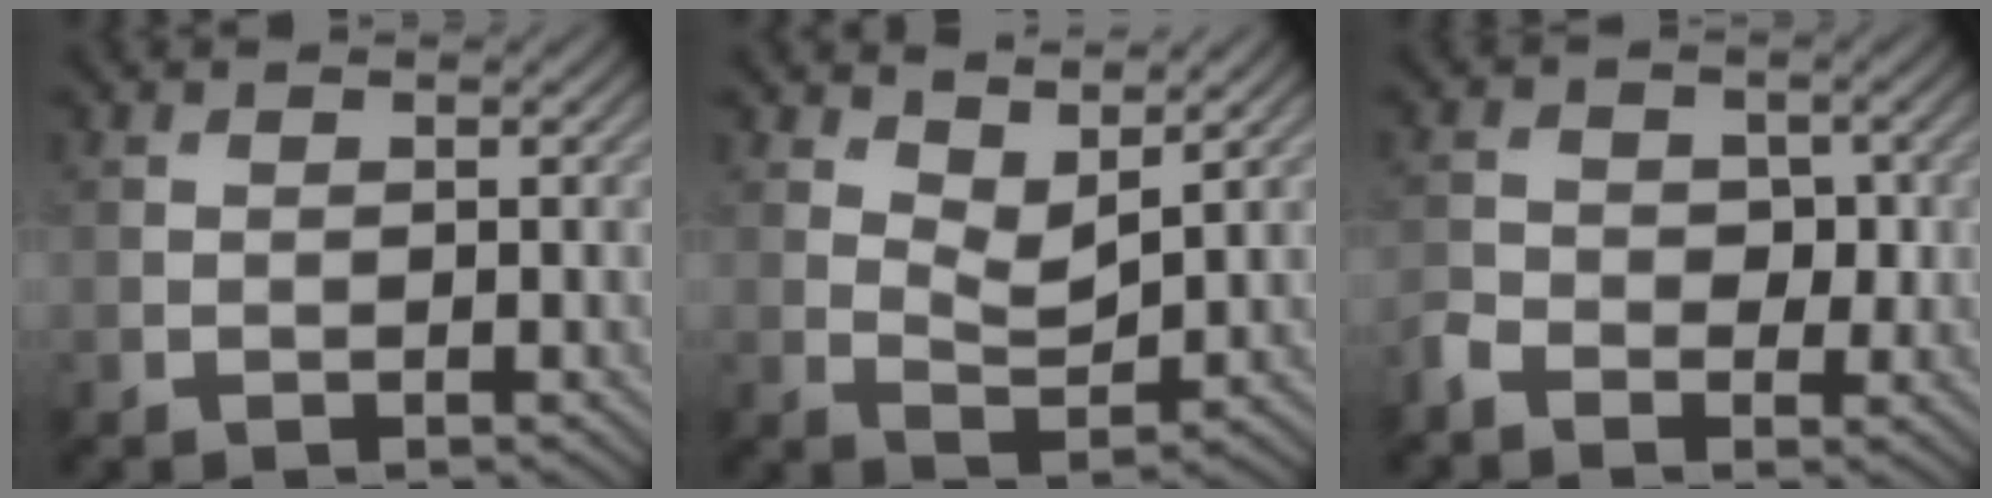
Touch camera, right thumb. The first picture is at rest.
{"total": 4.4, "force": [3.3, 1.5, 2.5], "torque": [-0.058, -0.008, 0.058]}
{"total": 3.6, "force": [-1.7, 2.4, 2.1], "torque": [-0.041, 0.000, -0.040]}